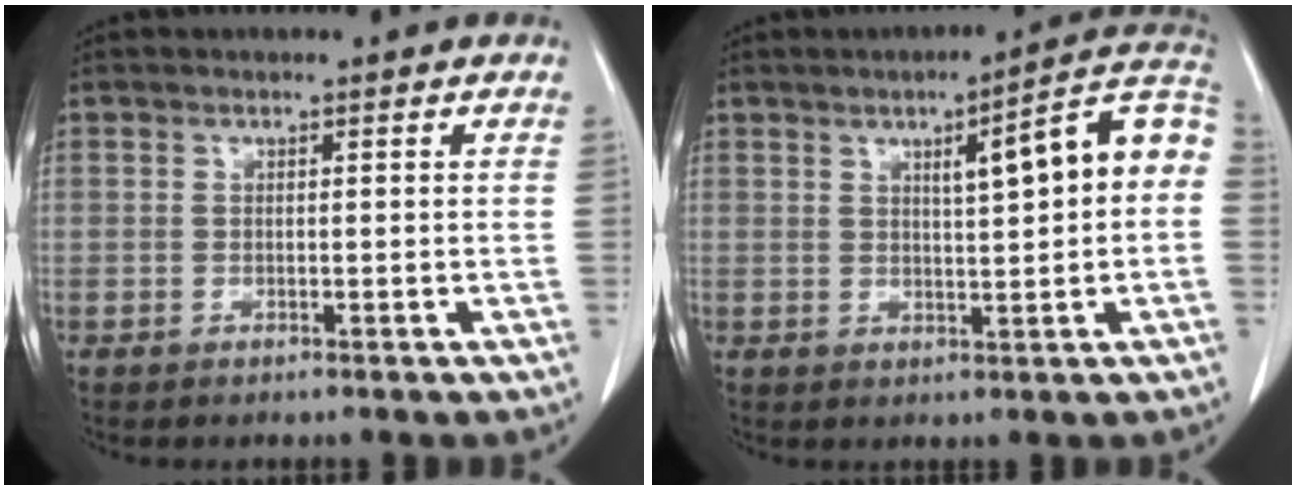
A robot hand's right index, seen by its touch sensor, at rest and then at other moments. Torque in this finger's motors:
{"motor_torque": [0.68, 0.04, 0.31, 0.05]}